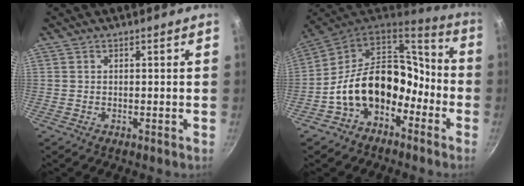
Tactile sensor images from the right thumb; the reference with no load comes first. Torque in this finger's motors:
{"motor_torque": [1.91, 3.10, 1.51, -1.26, 0.21]}